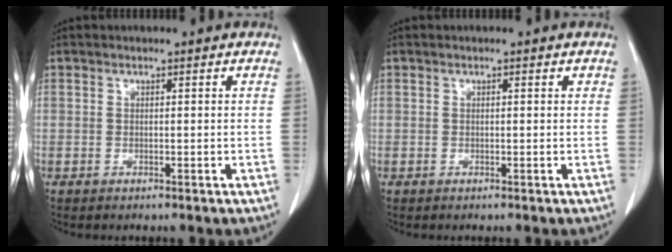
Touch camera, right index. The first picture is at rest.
{"total": 0.5, "force": [0.2, 0.2, 0.4], "torque": [-0.010, 0.002, 0.002]}